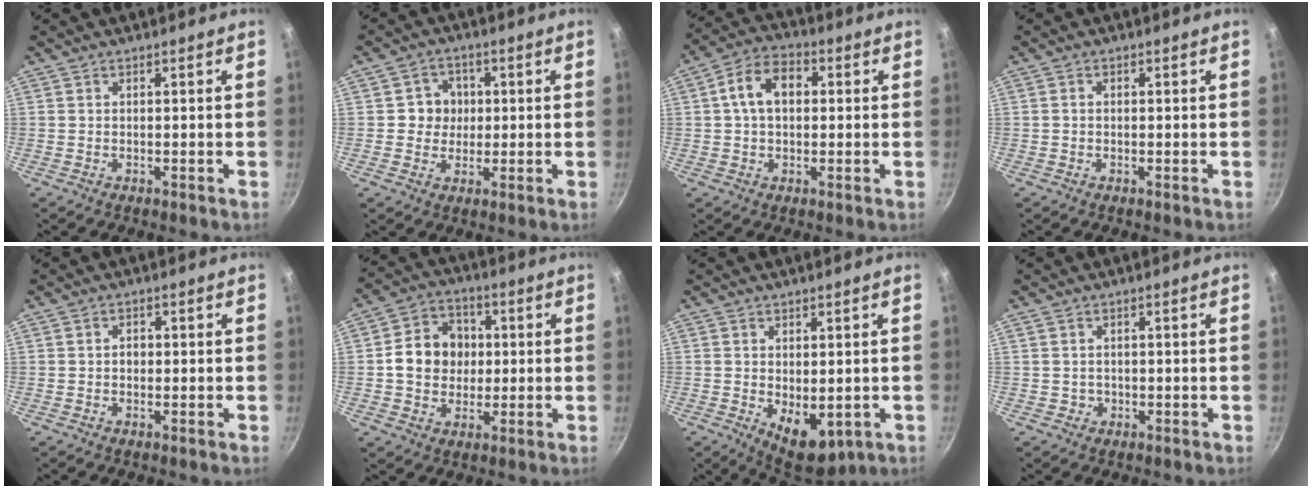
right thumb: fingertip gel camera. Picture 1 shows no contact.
{"total": 5.4, "force": [0.4, 5.1, 1.6], "torque": [0.014, 0.004, -0.002]}
{"total": 9.3, "force": [1.4, 6.3, 6.7], "torque": [-0.096, 0.025, 0.011]}
{"total": 0.8, "force": [-0.1, 0.6, 0.5], "torque": [-0.008, 0.006, -0.001]}
{"total": 1.7, "force": [0.0, 1.4, 1.0], "torque": [-0.011, 0.004, -0.003]}
{"total": 12.4, "force": [0.6, 10.3, 6.8], "torque": [-0.088, 0.018, -0.001]}
{"total": 8.0, "force": [-1.2, 4.6, 6.4], "torque": [-0.072, -0.014, -0.001]}
{"total": 1.5, "force": [-0.2, 1.5, 0.4], "torque": [0.001, -0.001, -0.001]}